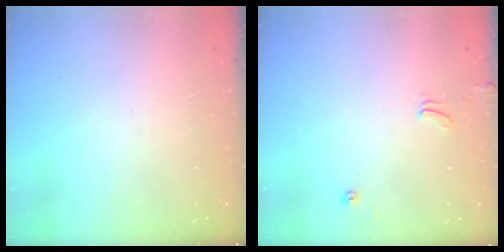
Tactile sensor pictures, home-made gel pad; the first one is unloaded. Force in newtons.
{"total": 1.3, "press": 1.2, "slide": 0.4}